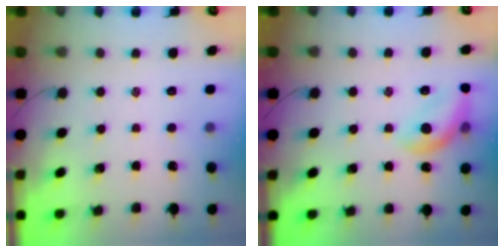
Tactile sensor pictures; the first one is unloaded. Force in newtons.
{"total": 12.5, "press": 12.4, "slide": 1.7}